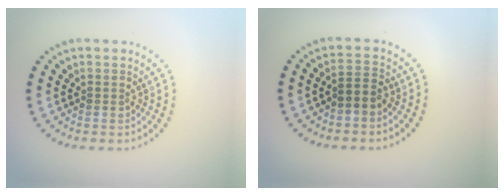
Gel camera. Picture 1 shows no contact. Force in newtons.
{"total": 1.9, "press": 1.5, "slide": 1.1}